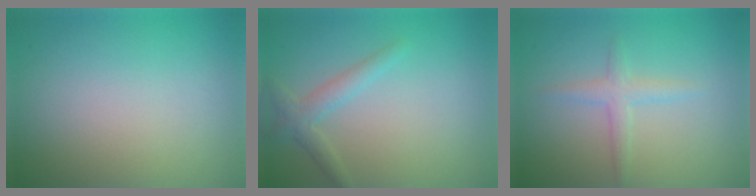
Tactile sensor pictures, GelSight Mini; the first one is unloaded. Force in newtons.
{"total": 2.1, "press": 2.1, "slide": 0.1}
{"total": 1.9, "press": 1.9, "slide": 0.1}